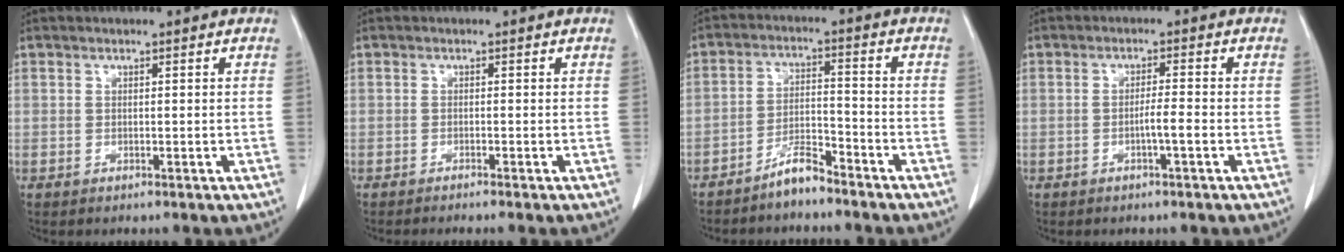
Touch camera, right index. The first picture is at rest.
{"total": 2.2, "force": [-1.8, -0.4, 1.1], "torque": [-0.011, 0.004, -0.025]}
{"total": 5.0, "force": [-4.4, 1.0, 2.2], "torque": [-0.040, 0.001, -0.084]}
{"total": 2.6, "force": [-0.9, -0.1, 2.4], "torque": [-0.039, 0.001, -0.017]}